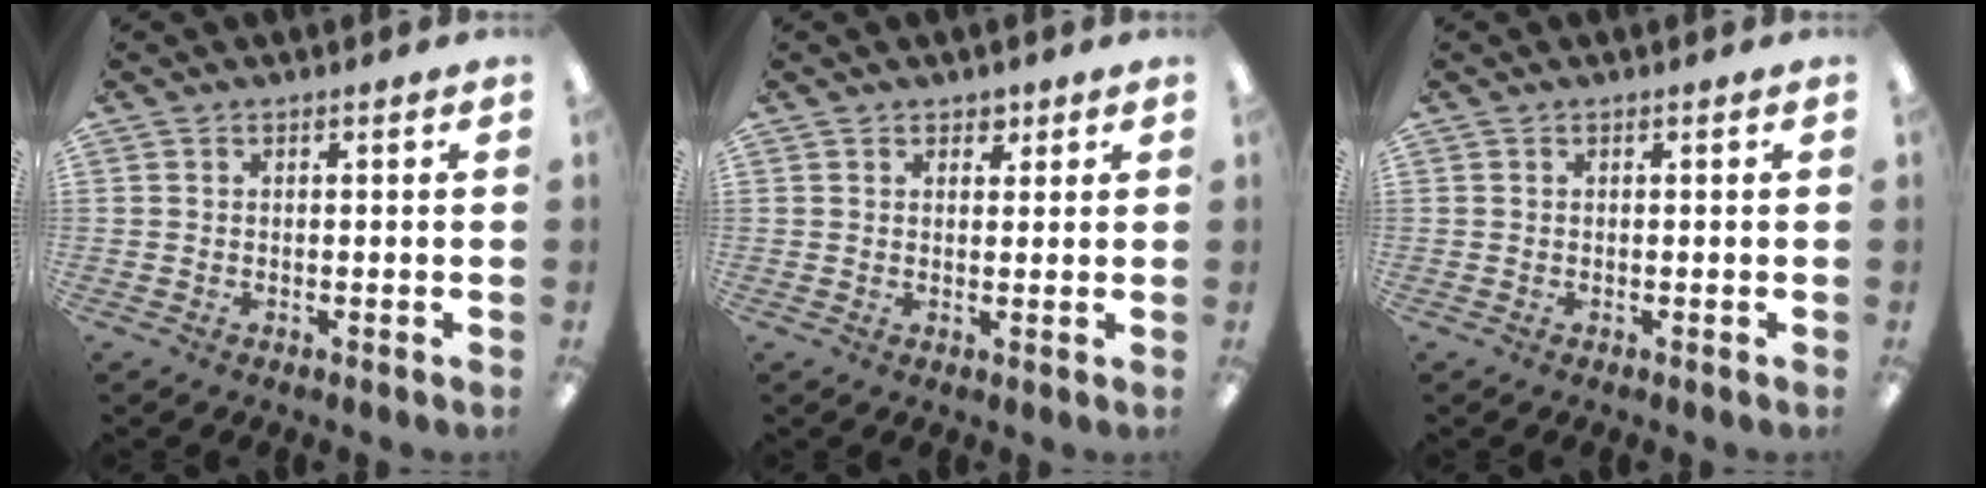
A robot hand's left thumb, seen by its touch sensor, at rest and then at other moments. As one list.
[{"total": 2.1, "force": [1.5, 1.5, 0.5], "torque": [0.005, -0.006, 0.023]}, {"total": 0.0}]